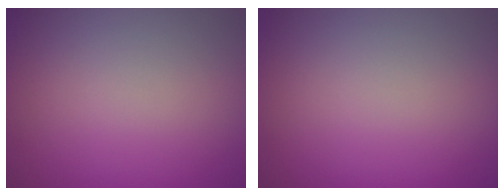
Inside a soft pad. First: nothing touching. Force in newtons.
{"total": 0.0}